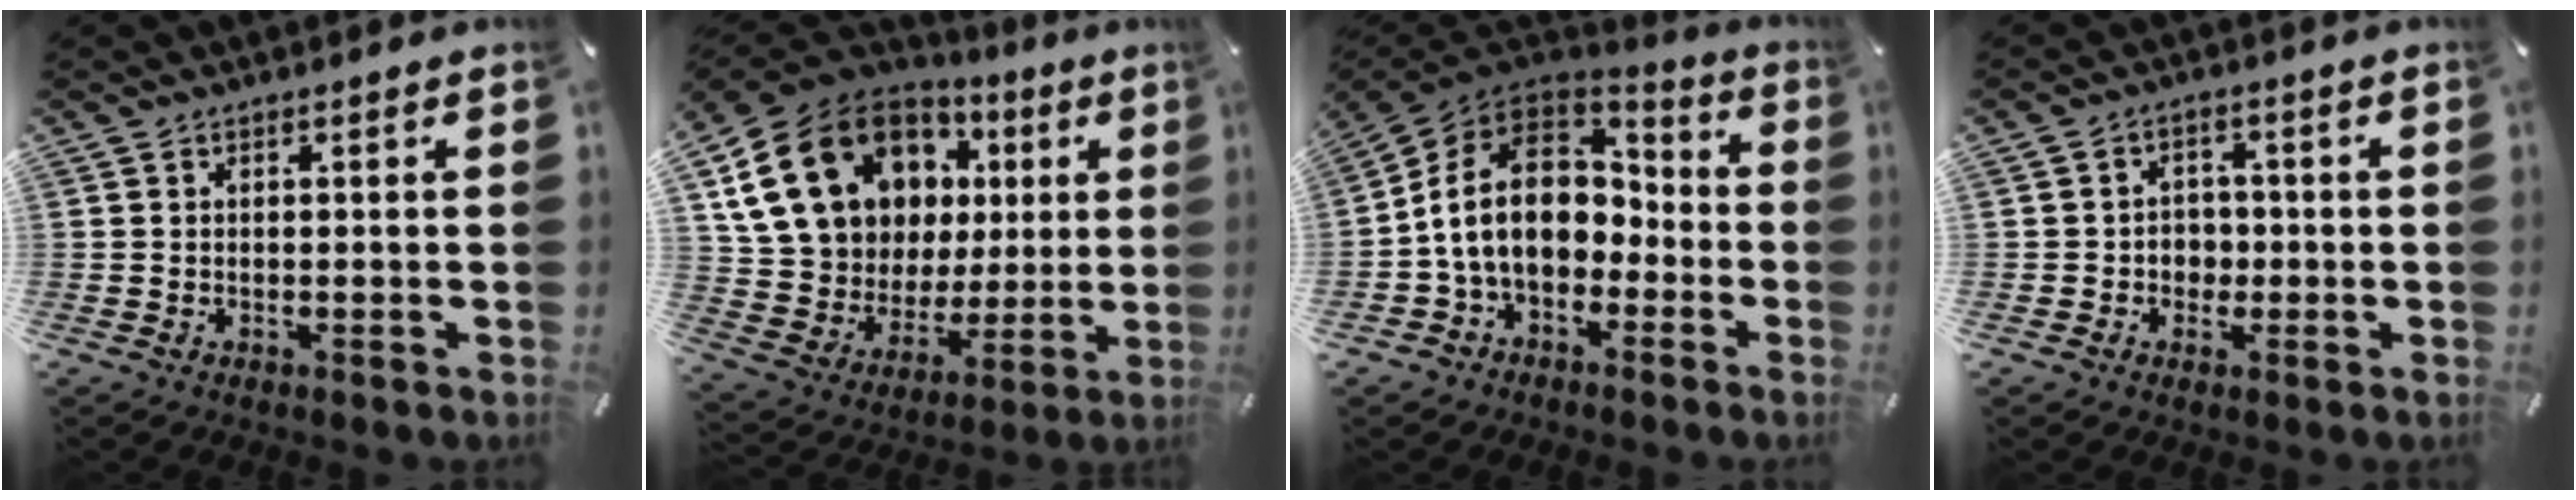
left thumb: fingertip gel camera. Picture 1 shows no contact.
{"total": 20.7, "force": [8.7, 15.5, 10.6], "torque": [-0.203, -0.043, 0.178]}
{"total": 14.8, "force": [-0.9, 11.6, 9.2], "torque": [-0.191, 0.021, -0.015]}
{"total": 4.4, "force": [-0.7, 4.2, 1.1], "torque": [-0.012, 0.006, -0.017]}